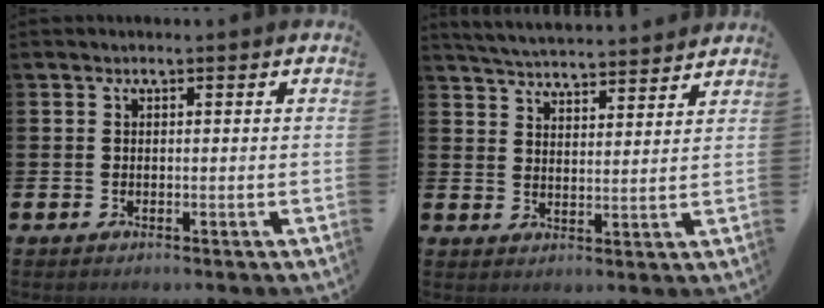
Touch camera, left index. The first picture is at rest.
{"total": 5.0, "force": [5.0, 0.1, 0.3], "torque": [-0.029, -0.033, 0.090]}